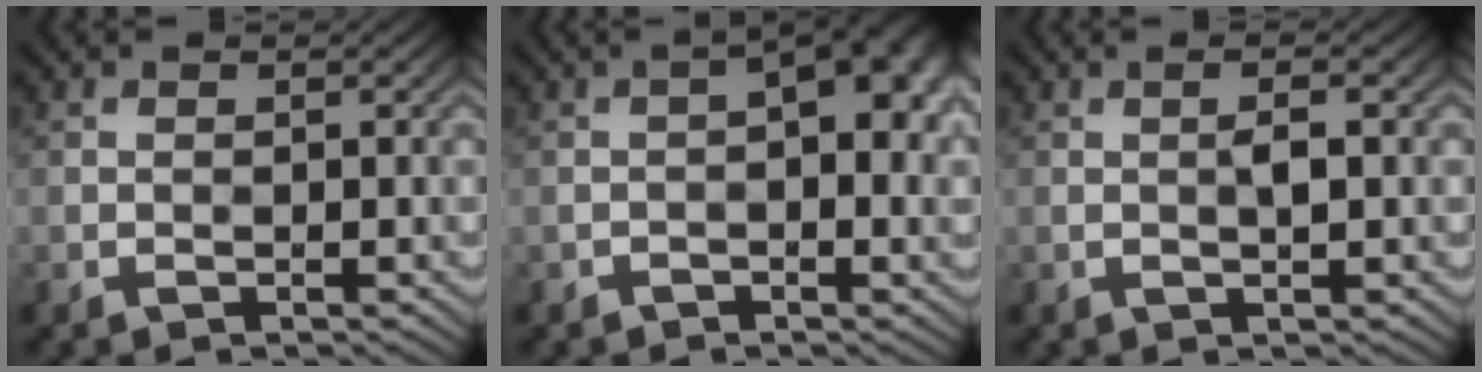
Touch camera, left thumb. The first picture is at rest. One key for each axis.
{"total": 5.7, "fx": 0.1, "fy": 2.0, "fz": 5.3, "tx": -0.076, "ty": 0.008, "tz": 0.006}
{"total": 1.8, "fx": 1.0, "fy": -0.1, "fz": 1.5, "tx": -0.026, "ty": 0.011, "tz": 0.010}